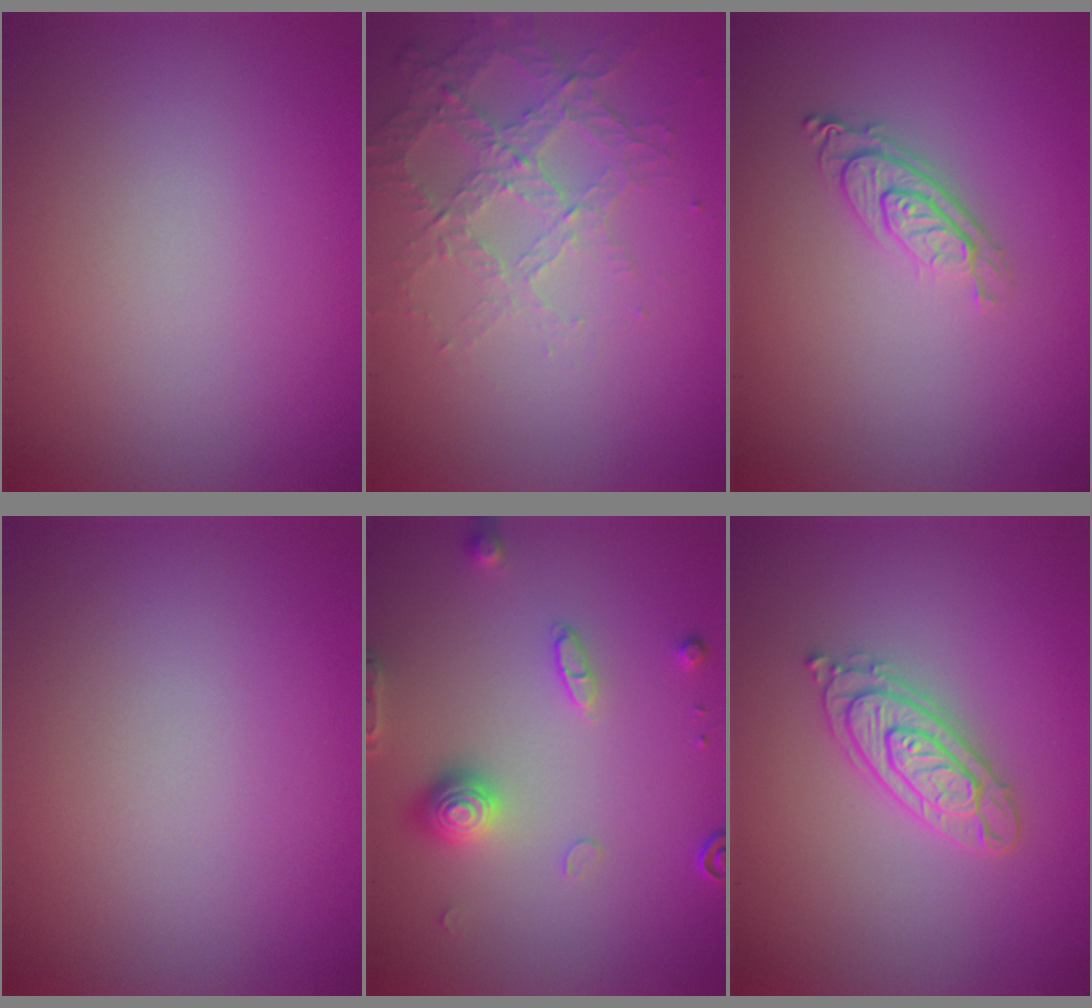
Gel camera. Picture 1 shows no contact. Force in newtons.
{"total": 4.2, "press": 3.0, "slide": 2.9}
{"total": 2.9, "press": 2.0, "slide": 2.0}
{"total": 0.0}
{"total": 3.1, "press": 3.0, "slide": 0.9}
{"total": 3.0, "press": 2.9, "slide": 0.6}